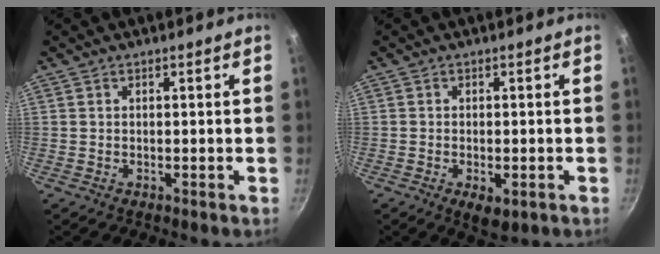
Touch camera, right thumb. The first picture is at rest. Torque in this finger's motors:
{"motor_torque": [-0.25, 0.19, -0.17, 0.09, 0.02]}